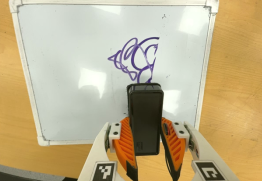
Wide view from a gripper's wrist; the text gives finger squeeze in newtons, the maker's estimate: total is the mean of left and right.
{"total": 9.4, "left": 8.0, "right": 10.8}